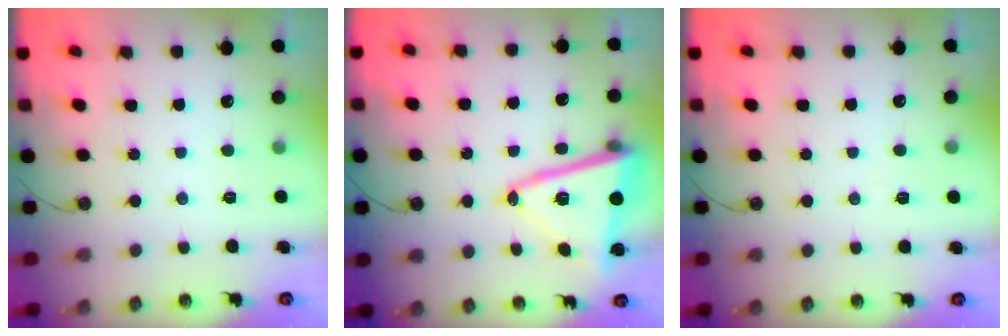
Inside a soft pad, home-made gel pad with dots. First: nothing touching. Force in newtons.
{"total": 14.3, "press": 14.1, "slide": 2.3}
{"total": 4.5, "press": 1.6, "slide": 4.2}